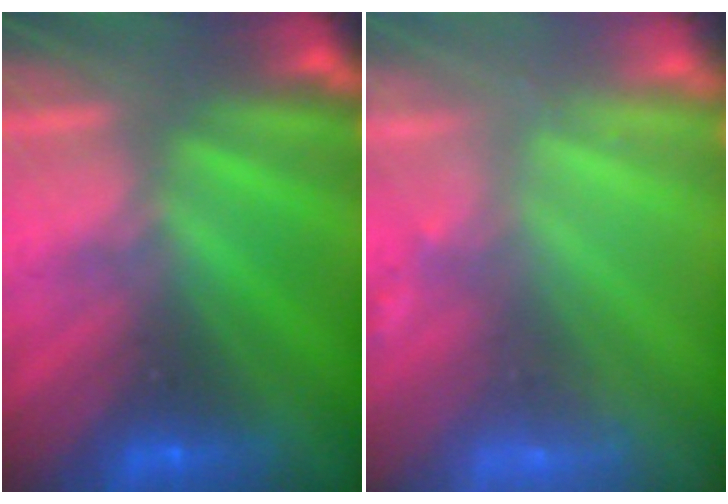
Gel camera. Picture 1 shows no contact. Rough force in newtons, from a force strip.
{"total": 2.9}